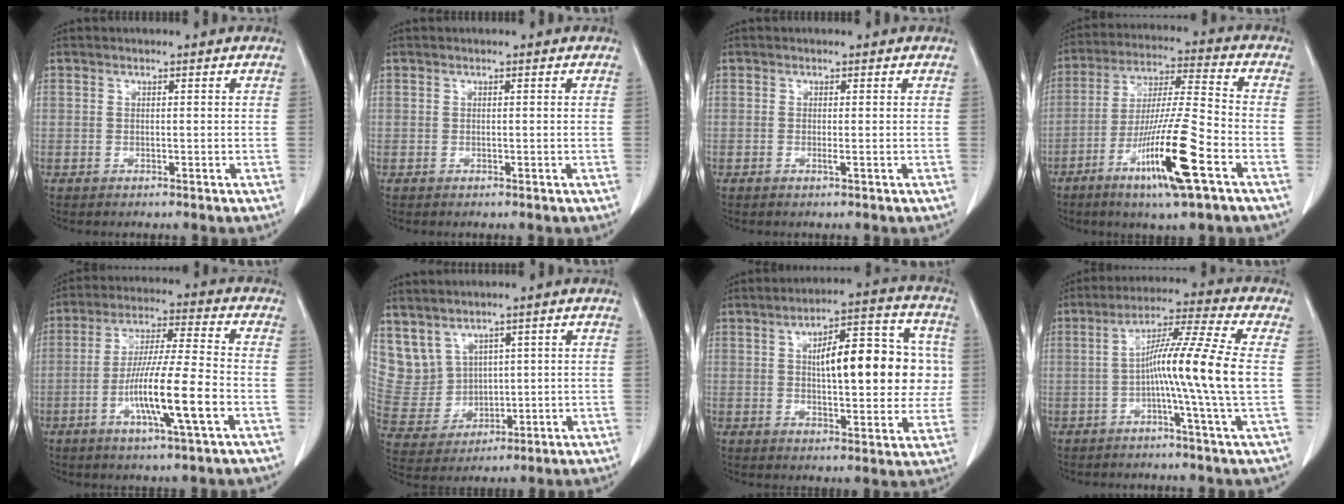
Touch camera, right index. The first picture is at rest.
{"total": 0.0}
{"total": 0.6, "force": [-0.1, 0.0, 0.6], "torque": [-0.014, -0.002, -0.001]}
{"total": 15.3, "force": [-7.0, 0.1, 13.6], "torque": [-0.259, -0.021, -0.124]}
{"total": 12.7, "force": [-4.1, 0.1, 12.0], "torque": [-0.221, -0.010, -0.076]}
{"total": 8.5, "force": [5.1, 6.5, 2.0], "torque": [-0.060, 0.025, 0.127]}
{"total": 15.2, "force": [2.4, 5.2, 14.1], "torque": [-0.192, 0.035, 0.039]}
{"total": 11.6, "force": [-1.0, -2.0, 11.4], "torque": [-0.197, 0.002, -0.024]}